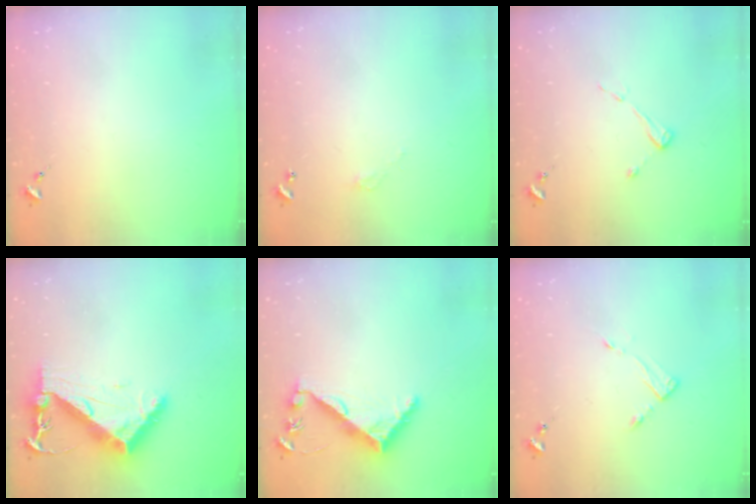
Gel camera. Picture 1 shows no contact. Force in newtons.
{"total": 2.7, "press": 2.7, "slide": 0.2}
{"total": 4.3, "press": 4.3, "slide": 0.5}
{"total": 9.5, "press": 9.5, "slide": 1.1}
{"total": 8.0, "press": 8.0, "slide": 0.5}
{"total": 3.7, "press": 3.6, "slide": 0.4}